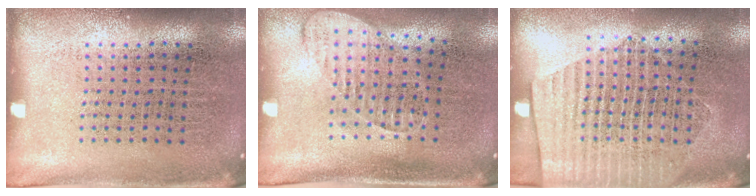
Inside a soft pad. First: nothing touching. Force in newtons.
{"total": 1.3, "press": 1.1, "slide": 0.7}
{"total": 1.8, "press": 1.6, "slide": 0.8}